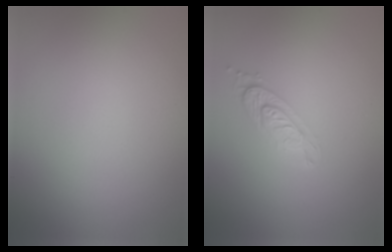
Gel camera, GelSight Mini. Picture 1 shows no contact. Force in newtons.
{"total": 2.1, "press": 1.9, "slide": 0.8}